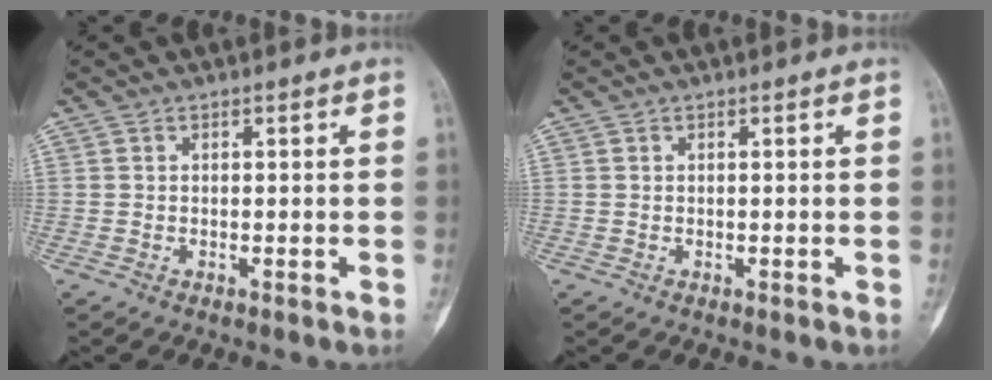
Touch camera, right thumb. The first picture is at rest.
{"total": 0.0}